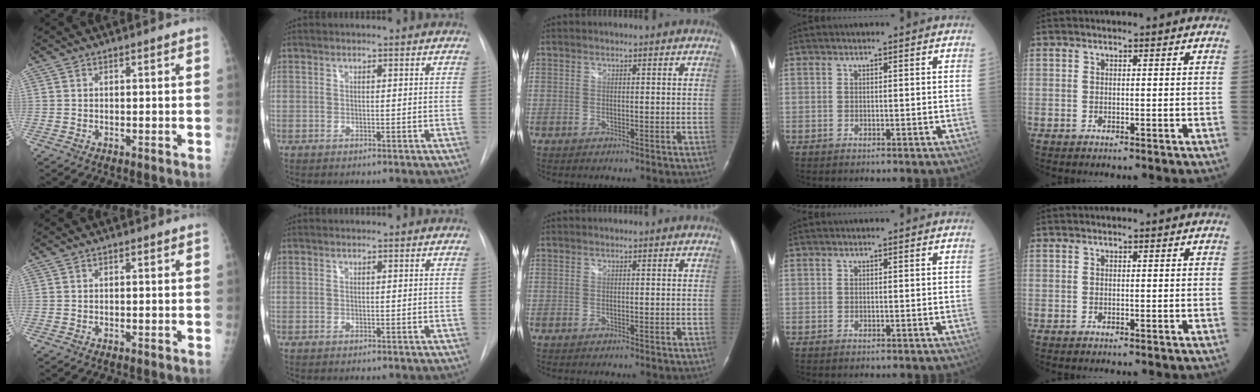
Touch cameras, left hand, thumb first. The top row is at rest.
{}